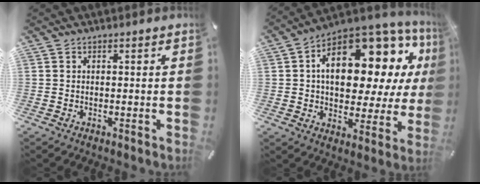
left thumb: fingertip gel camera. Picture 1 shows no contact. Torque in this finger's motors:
{"motor_torque": [2.57, 2.44, 1.49, 0.28, 0.69]}